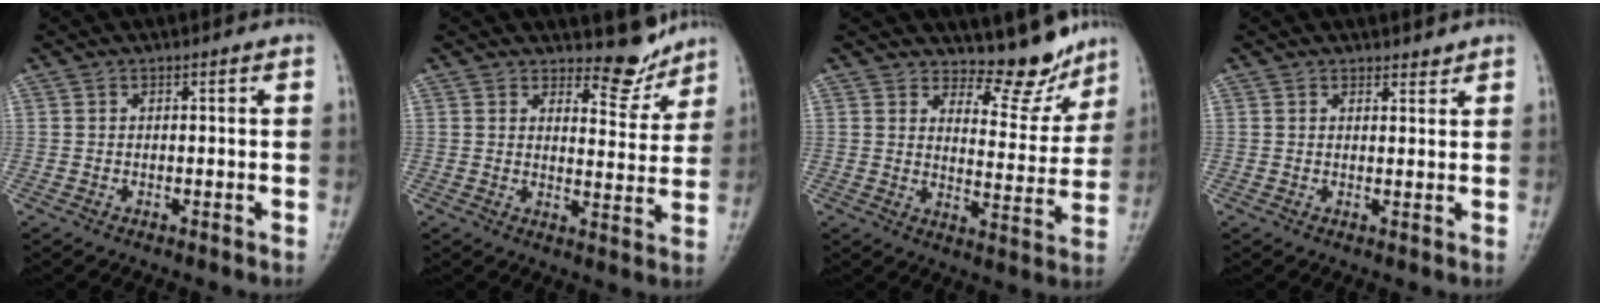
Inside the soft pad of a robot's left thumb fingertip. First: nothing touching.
{"total": 5.7, "force": [5.2, 2.0, 1.0], "torque": [0.013, -0.051, 0.077]}
{"total": 8.6, "force": [7.8, 3.1, 1.8], "torque": [0.009, -0.072, 0.112]}
{"total": 1.6, "force": [1.5, 0.7, 0.3], "torque": [0.008, -0.011, 0.020]}